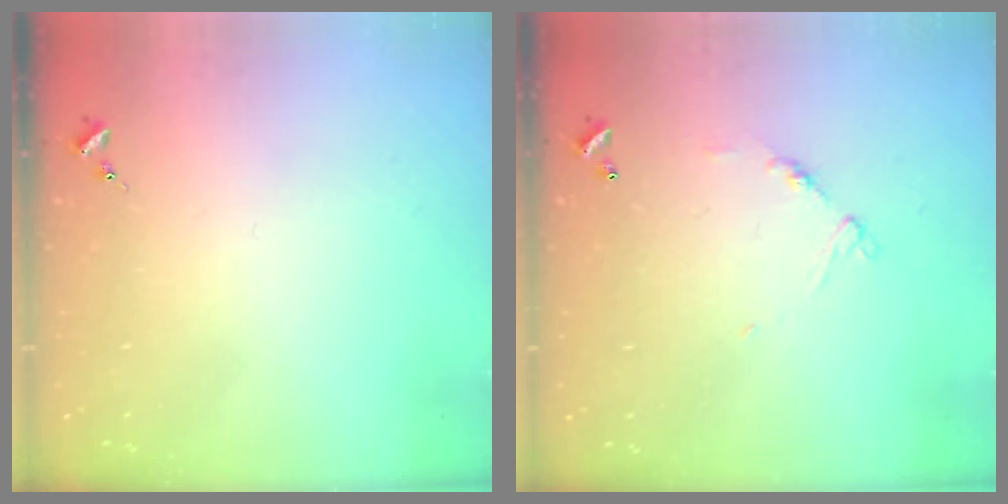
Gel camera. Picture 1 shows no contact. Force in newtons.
{"total": 6.7, "press": 6.6, "slide": 0.5}